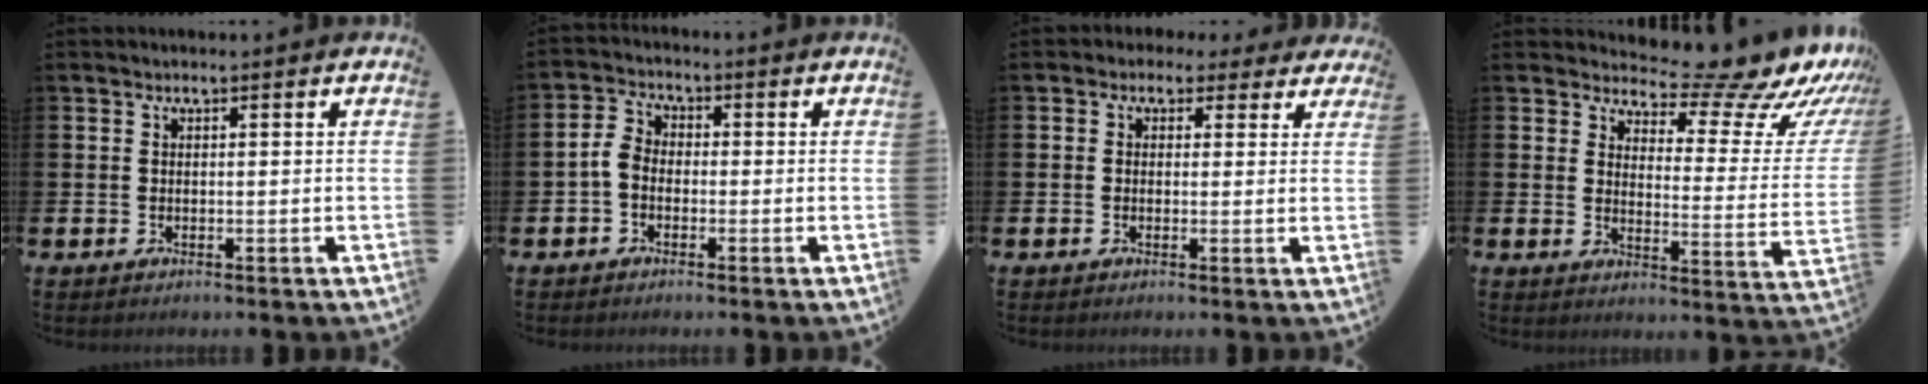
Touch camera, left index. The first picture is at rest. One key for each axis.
{"total": 3.3, "fx": -0.7, "fy": 2.4, "fz": 2.2, "tx": -0.041, "ty": 0.012, "tz": -0.013}
{"total": 1.7, "fx": 0.8, "fy": 1.5, "fz": 0.1, "tx": -0.012, "ty": 0.001, "tz": 0.009}
{"total": 10.4, "fx": 9.0, "fy": 3.5, "fz": 3.7, "tx": -0.062, "ty": -0.076, "tz": 0.150}